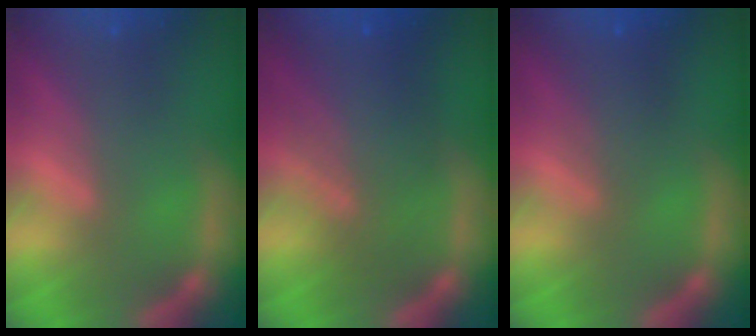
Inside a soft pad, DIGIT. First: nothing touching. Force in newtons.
{"total": 7.1}
{"total": 2.5}